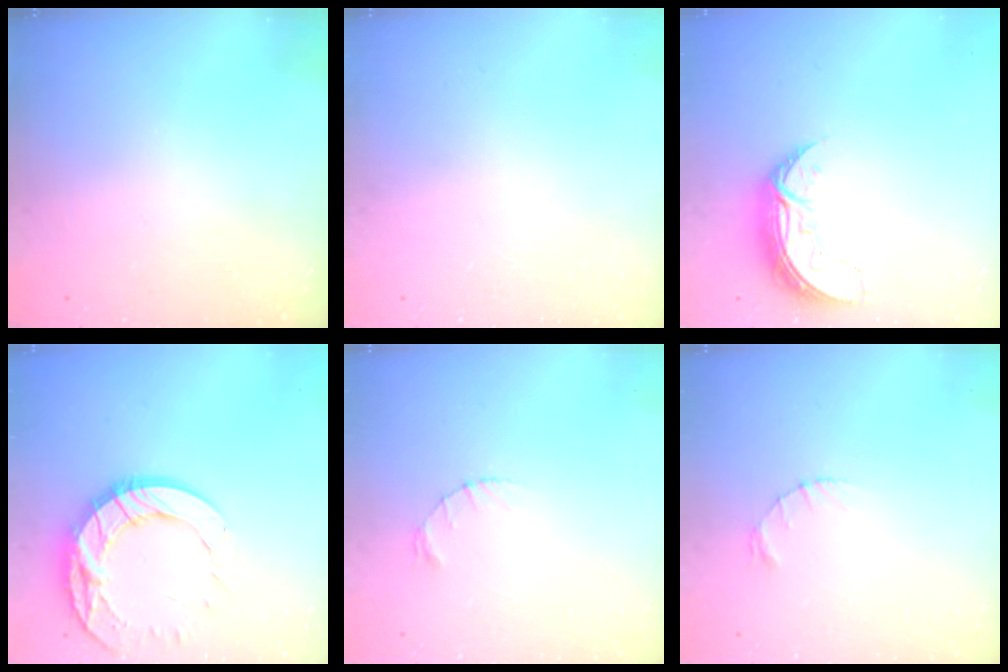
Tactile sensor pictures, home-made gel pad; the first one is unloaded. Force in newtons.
{"total": 0.0}
{"total": 7.3, "press": 7.3, "slide": 0.7}
{"total": 14.8, "press": 14.7, "slide": 1.1}
{"total": 1.2, "press": 1.1, "slide": 0.2}
{"total": 1.2, "press": 1.1, "slide": 0.2}